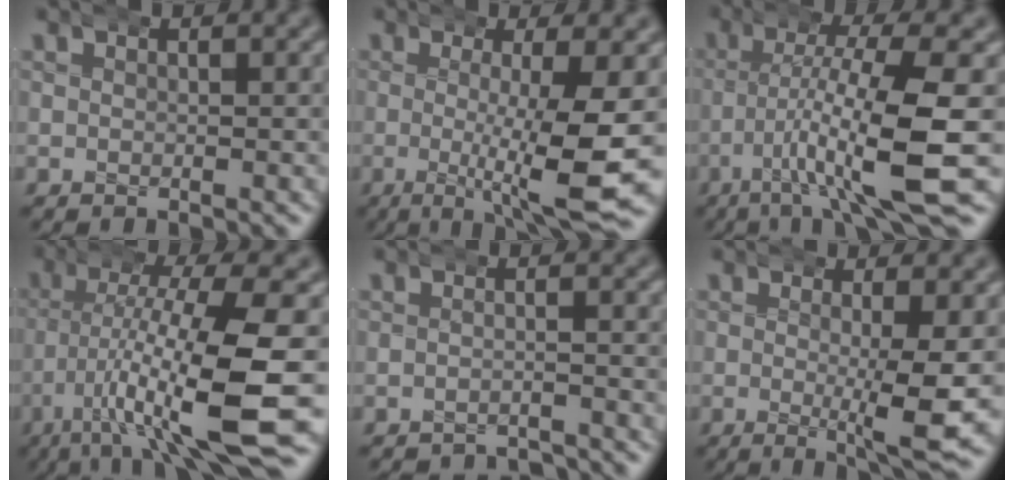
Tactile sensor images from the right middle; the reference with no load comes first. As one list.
[{"total": 7.8, "force": [-1.3, 0.4, 7.7], "torque": [-0.118, -0.009, -0.017]}, {"total": 7.0, "force": [-2.1, 0.3, 6.6], "torque": [-0.115, -0.011, -0.032]}, {"total": 9.7, "force": [-2.5, 1.7, 9.2], "torque": [-0.153, -0.012, -0.030]}, {"total": 3.0, "force": [-2.9, -0.3, -0.4], "torque": [0.012, -0.008, -0.048]}, {"total": 4.8, "force": [-0.9, -0.2, 4.7], "torque": [-0.077, -0.015, -0.013]}]